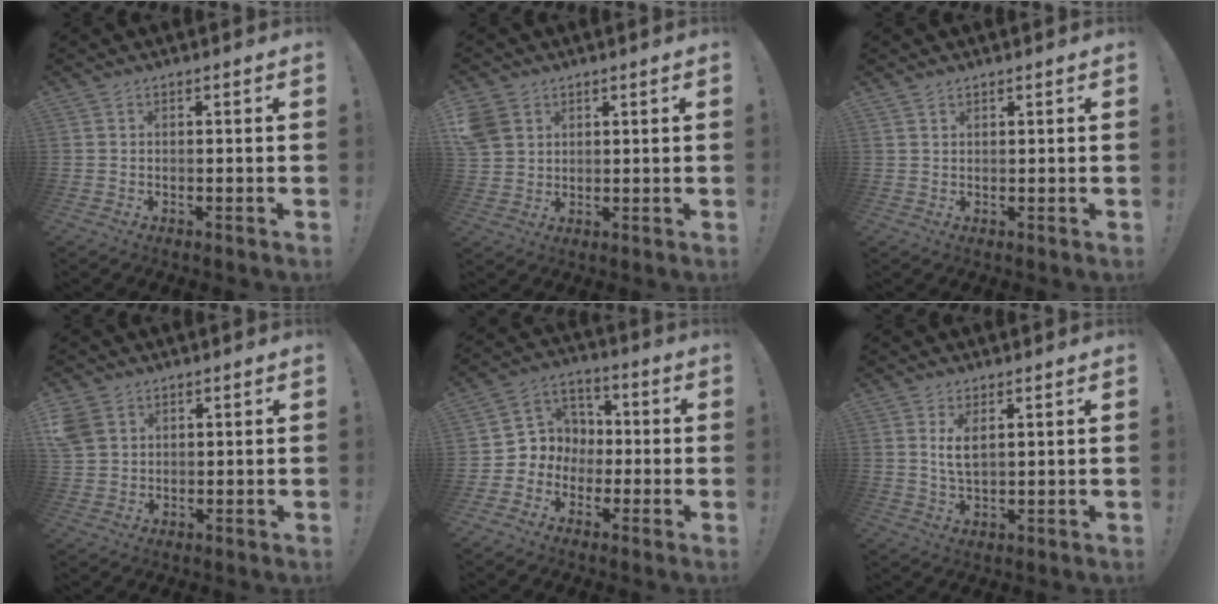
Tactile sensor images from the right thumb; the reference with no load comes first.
{"total": 6.4, "force": [3.3, 5.1, 2.1], "torque": [-0.054, -0.010, 0.070]}
{"total": 1.3, "force": [1.2, 0.5, 0.4], "torque": [-0.009, -0.004, 0.022]}
{"total": 5.8, "force": [2.9, 4.5, 2.3], "torque": [-0.053, -0.003, 0.060]}
{"total": 8.1, "force": [-2.7, 7.6, 1.1], "torque": [-0.022, 0.021, -0.039]}
{"total": 4.5, "force": [1.7, 1.9, 3.7], "torque": [-0.062, -0.007, 0.028]}